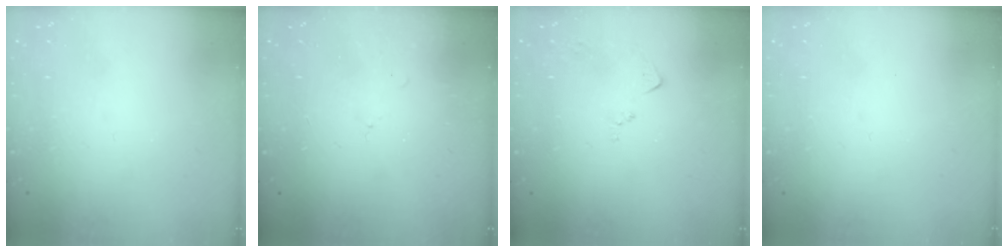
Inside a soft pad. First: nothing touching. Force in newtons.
{"total": 5.0, "press": 4.9, "slide": 0.7}
{"total": 7.8, "press": 7.8, "slide": 0.5}
{"total": 0.0}